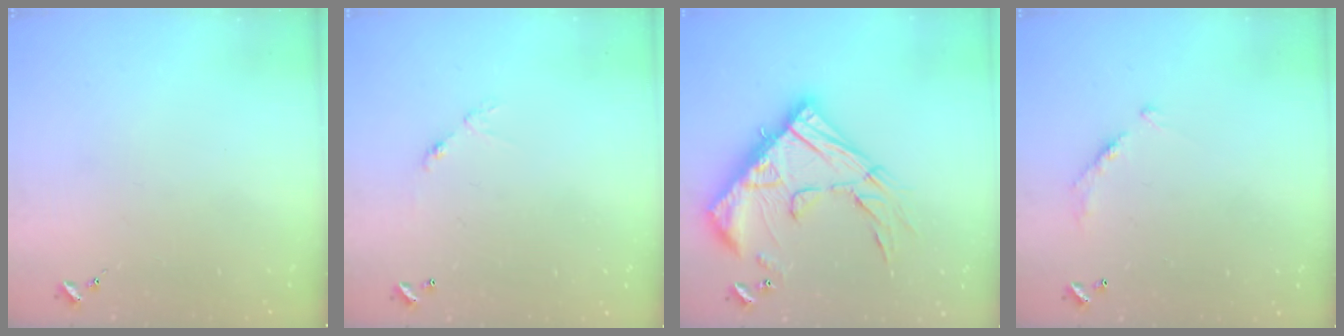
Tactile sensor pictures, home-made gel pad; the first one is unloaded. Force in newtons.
{"total": 5.5, "press": 5.5, "slide": 0.4}
{"total": 24.5, "press": 24.4, "slide": 2.2}
{"total": 6.5, "press": 6.5, "slide": 0.4}